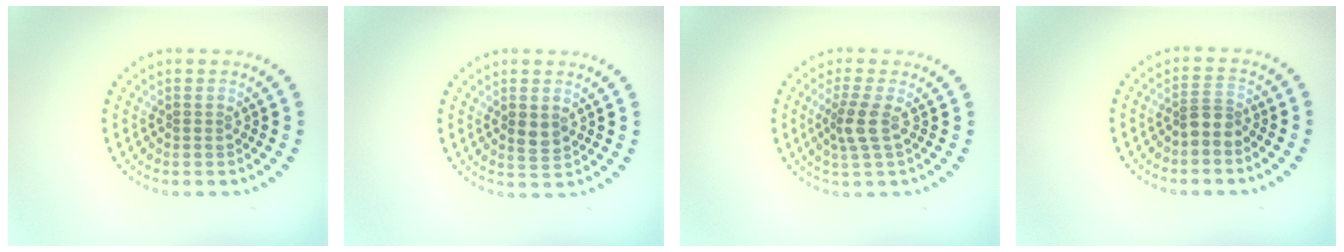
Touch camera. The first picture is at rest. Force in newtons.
{"total": 1.6, "press": 1.6, "slide": 0.3}
{"total": 2.4, "press": 1.9, "slide": 1.6}
{"total": 1.9, "press": 1.5, "slide": 1.2}